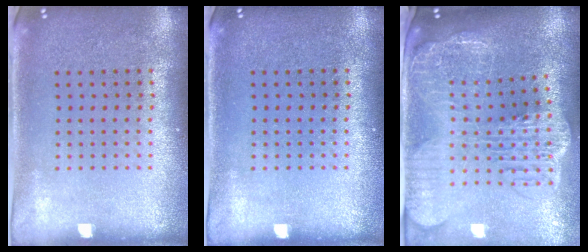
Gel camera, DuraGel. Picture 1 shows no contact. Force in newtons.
{"total": 0.0}
{"total": 3.7, "press": 3.0, "slide": 2.2}